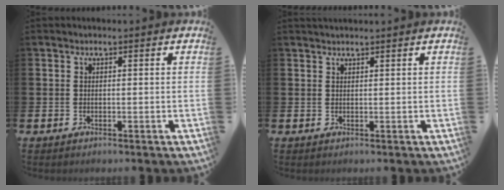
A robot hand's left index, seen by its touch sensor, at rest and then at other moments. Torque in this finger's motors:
{"motor_torque": [-0.20, 0.01, -0.01, 0.00]}